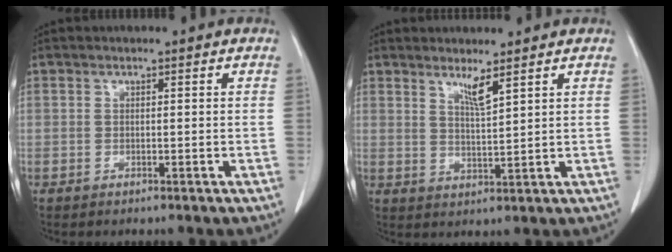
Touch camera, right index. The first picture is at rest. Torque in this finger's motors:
{"motor_torque": [0.12, 0.11, 0.07, 0.04]}